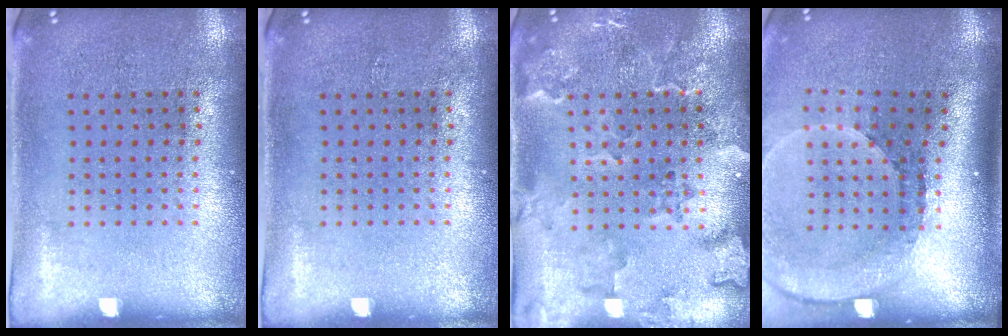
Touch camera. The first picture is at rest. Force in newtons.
{"total": 0.0}
{"total": 2.4, "press": 2.2, "slide": 1.0}
{"total": 2.7, "press": 1.8, "slide": 1.9}